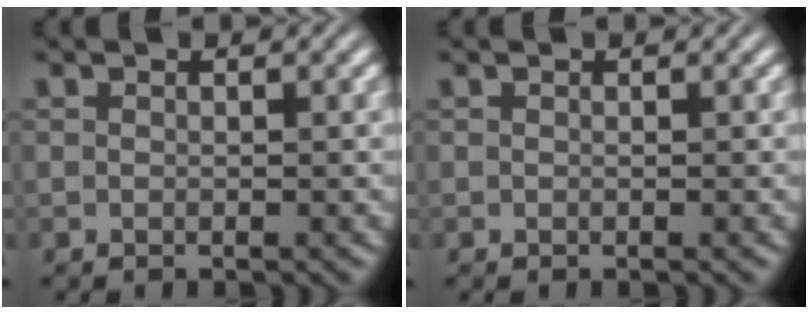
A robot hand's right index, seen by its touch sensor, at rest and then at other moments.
{"total": 0.0}